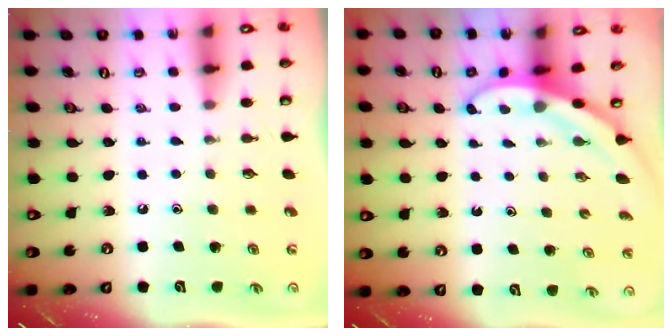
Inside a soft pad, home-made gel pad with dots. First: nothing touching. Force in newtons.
{"total": 3.3, "press": 3.3, "slide": 0.2}